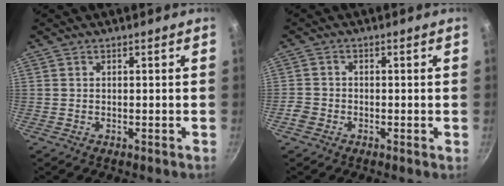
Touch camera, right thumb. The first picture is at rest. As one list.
[{"total": 2.5, "force": [-1.2, 1.8, 1.2], "torque": [-0.023, 0.009, -0.029]}]